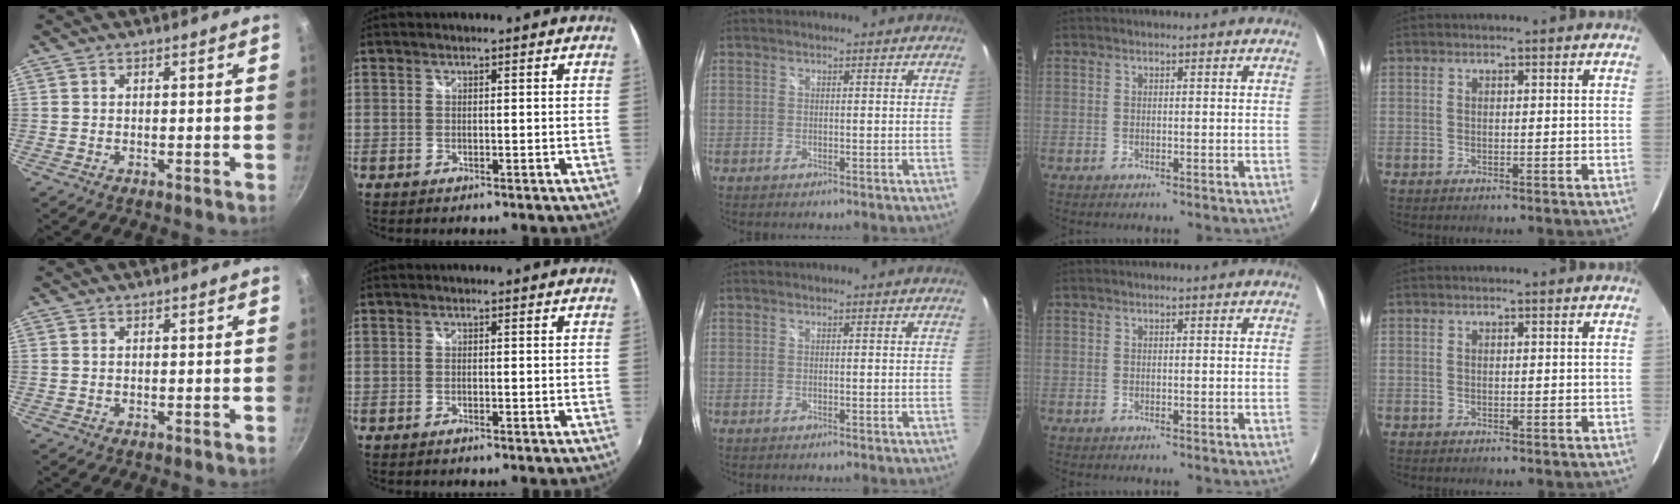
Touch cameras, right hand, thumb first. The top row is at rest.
{"index": {"total": 0.5, "force": [-0.3, 0.0, 0.4], "torque": [-0.009, 0.000, -0.007]}}